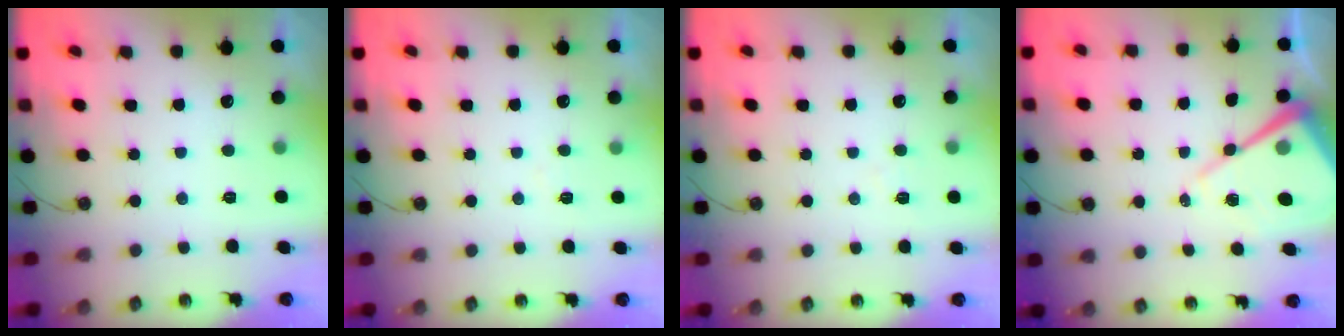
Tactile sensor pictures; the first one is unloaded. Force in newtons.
{"total": 3.3, "press": 3.3, "slide": 0.6}
{"total": 3.2, "press": 3.2, "slide": 0.5}
{"total": 13.7, "press": 13.6, "slide": 1.2}